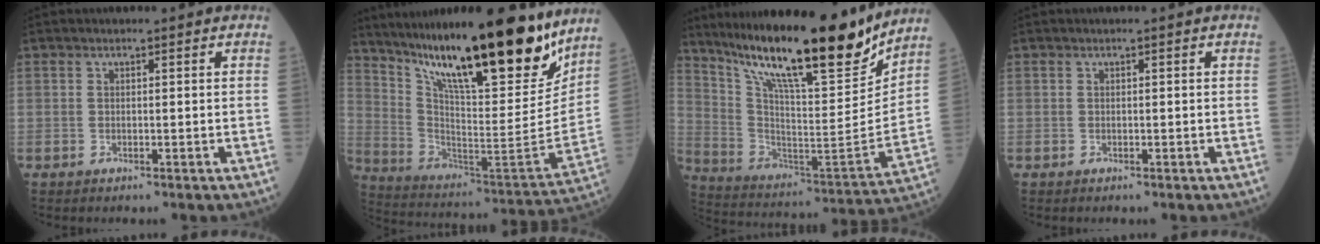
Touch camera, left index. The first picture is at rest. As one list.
[{"total": 27.6, "force": [21.2, 4.4, 17.1], "torque": [-0.285, -0.033, 0.334]}, {"total": 25.0, "force": [20.2, 2.7, 14.5], "torque": [-0.256, -0.043, 0.325]}, {"total": 0.0}]